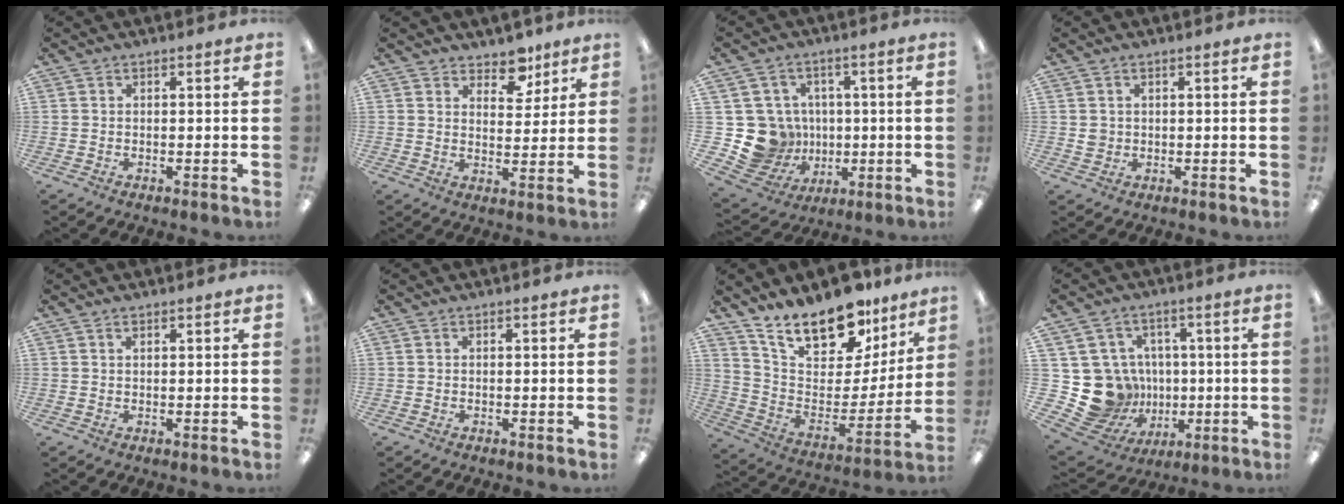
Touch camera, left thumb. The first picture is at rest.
{"total": 7.5, "force": [5.7, 4.1, 2.5], "torque": [-0.020, -0.034, 0.099]}
{"total": 13.4, "force": [-0.8, 12.9, 3.4], "torque": [-0.103, 0.003, 0.007]}
{"total": 1.9, "force": [0.5, 1.8, 0.6], "torque": [-0.013, 0.004, 0.009]}
{"total": 0.9, "force": [0.7, 0.3, 0.6], "torque": [-0.013, 0.001, 0.012]}
{"total": 0.0}
{"total": 20.5, "force": [16.0, 8.8, 9.4], "torque": [-0.156, -0.110, 0.285]}
{"total": 15.5, "force": [-1.0, 14.6, 5.0], "torque": [-0.124, -0.003, 0.017]}